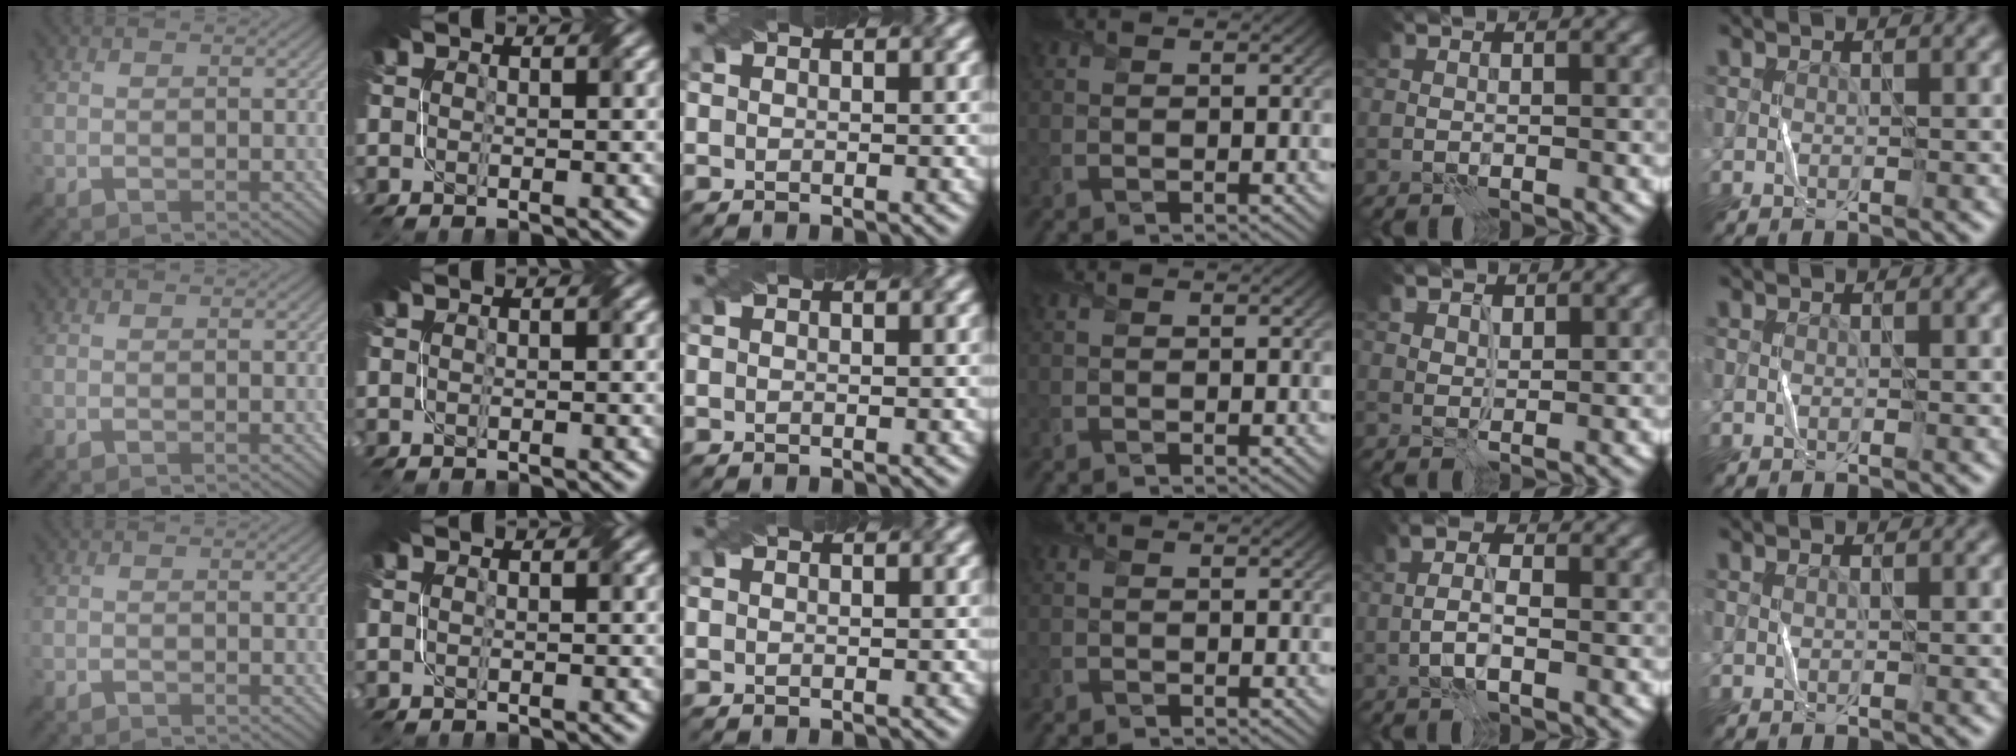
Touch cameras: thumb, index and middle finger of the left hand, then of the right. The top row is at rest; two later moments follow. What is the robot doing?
{"motion": "fold", "object": "bubble wrap"}